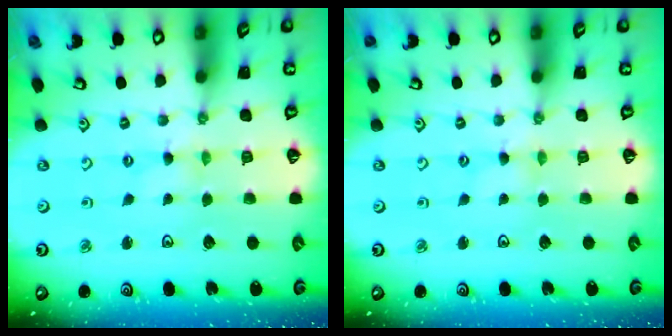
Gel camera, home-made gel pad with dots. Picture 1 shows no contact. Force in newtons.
{"total": 0.9, "press": 0.8, "slide": 0.2}